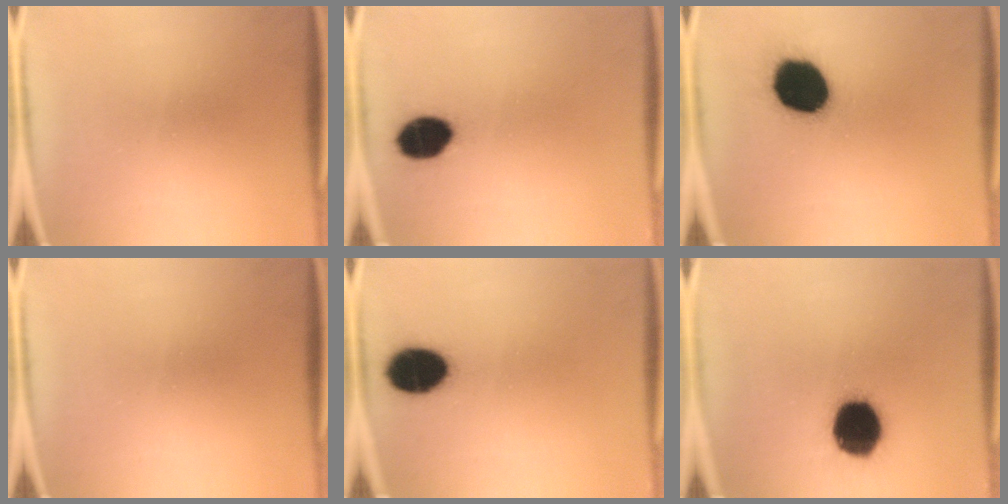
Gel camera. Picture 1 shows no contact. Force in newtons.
{"total": 8.8}
{"total": 16.9}
{"total": 0.0}
{"total": 11.5}
{"total": 17.2}